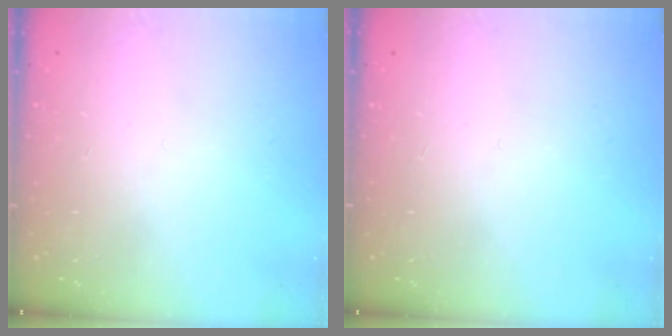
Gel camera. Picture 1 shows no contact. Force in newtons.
{"total": 0.0}